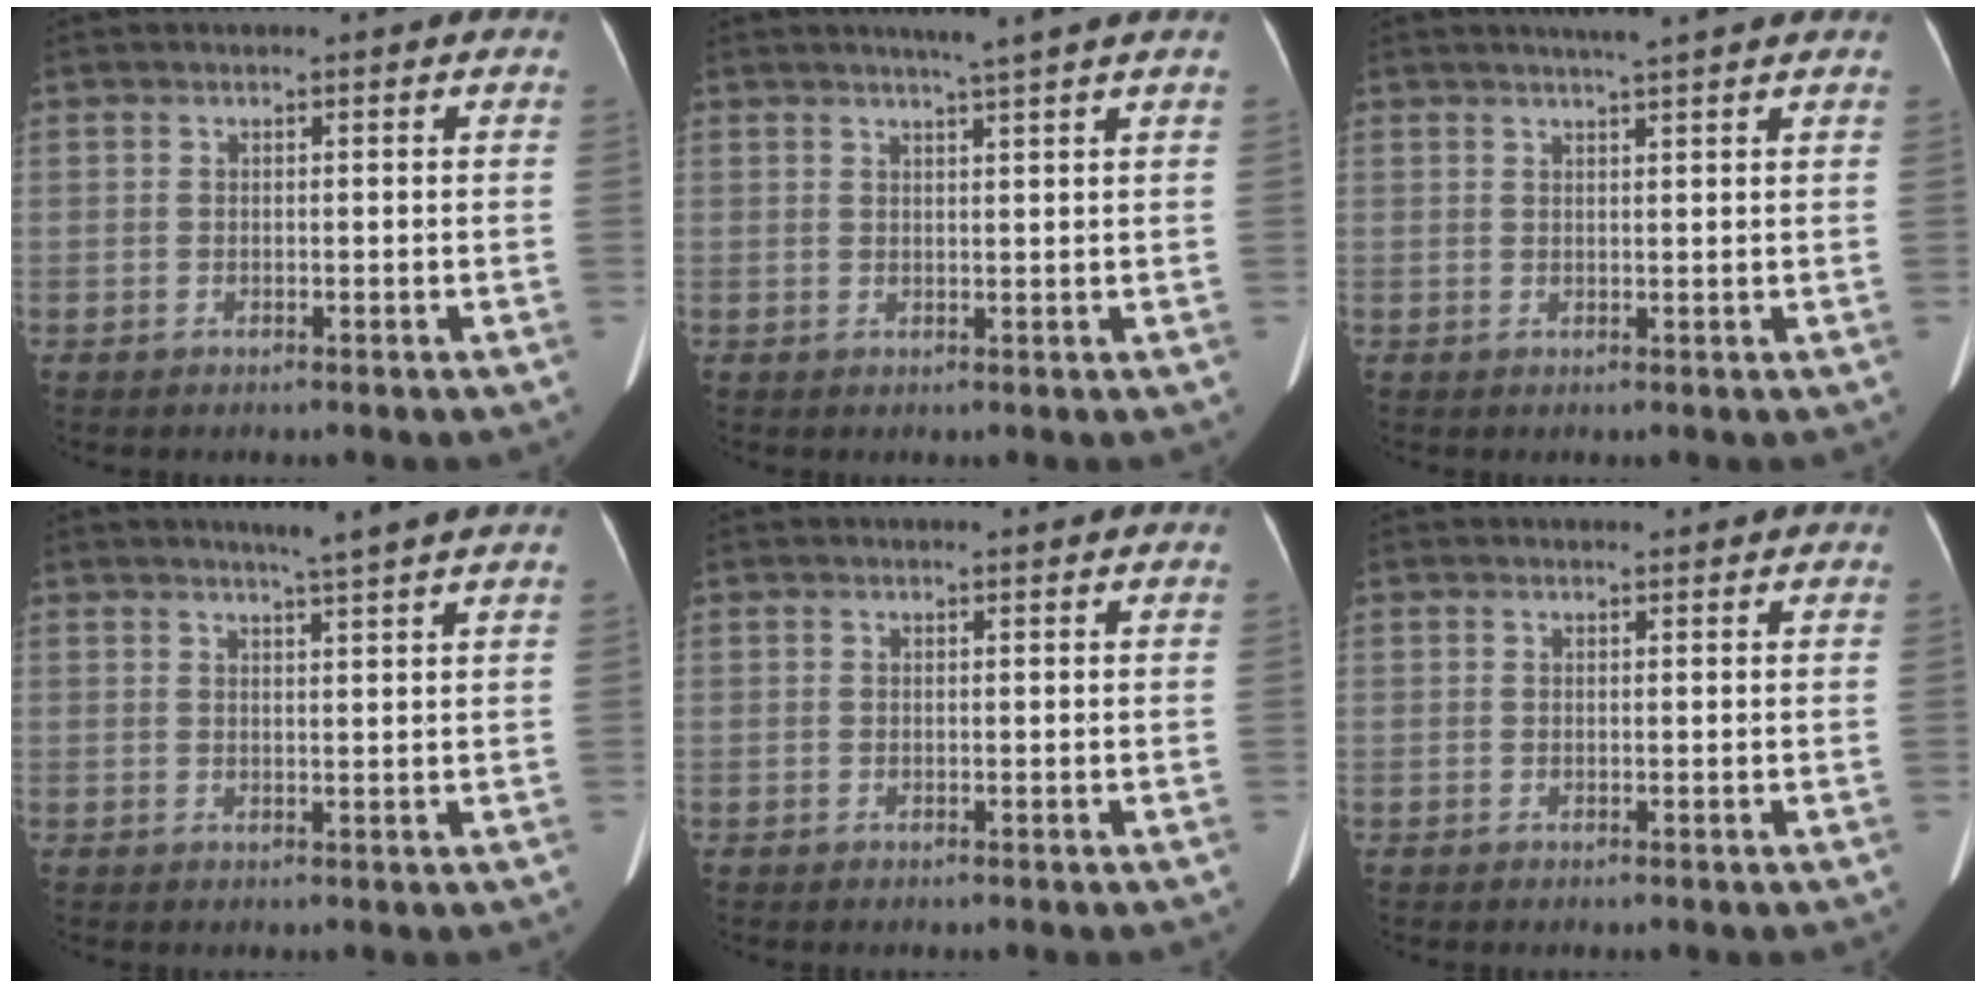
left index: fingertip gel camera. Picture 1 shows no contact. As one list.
[{"total": 3.4, "force": [2.7, -1.1, 1.7], "torque": [-0.023, -0.003, 0.041]}, {"total": 4.6, "force": [3.9, -0.6, 2.4], "torque": [-0.033, 0.010, 0.051]}, {"total": 3.8, "force": [3.2, -1.1, 1.9], "torque": [-0.028, -0.002, 0.045]}, {"total": 0.9, "force": [0.8, 0.0, 0.3], "torque": [-0.007, 0.004, 0.013]}, {"total": 1.5, "force": [1.4, 0.3, 0.4], "torque": [-0.009, 0.010, 0.021]}]